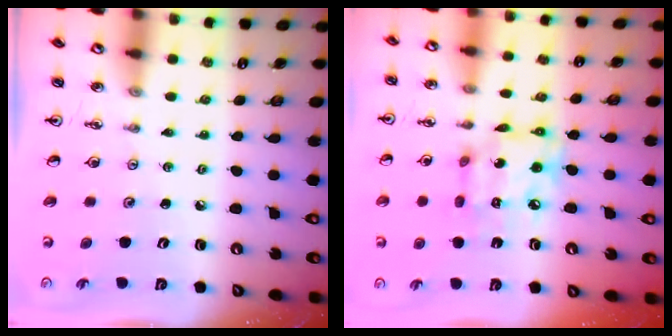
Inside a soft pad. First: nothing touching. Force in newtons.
{"total": 11.7, "press": 11.7, "slide": 0.8}